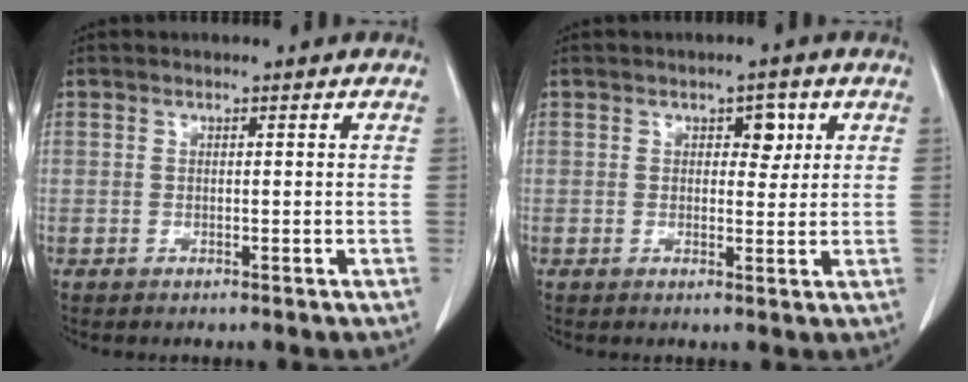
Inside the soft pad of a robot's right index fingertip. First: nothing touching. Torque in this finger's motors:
{"motor_torque": [0.01, 0.00, 0.01, 0.00]}